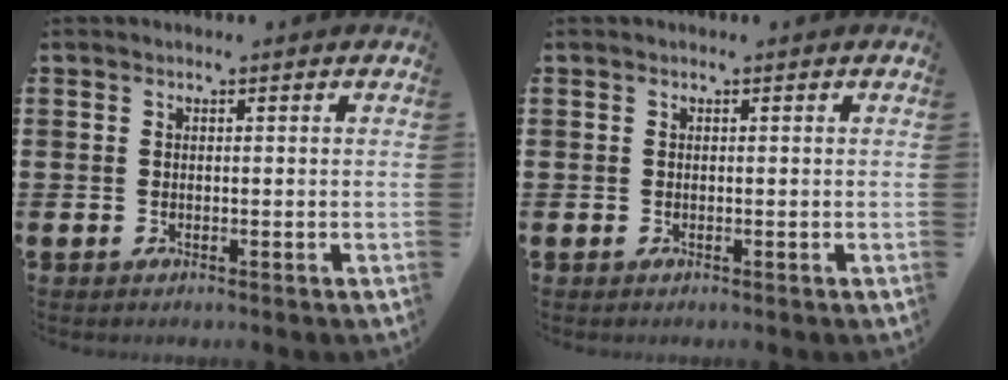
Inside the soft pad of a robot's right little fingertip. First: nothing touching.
{"total": 0.0}